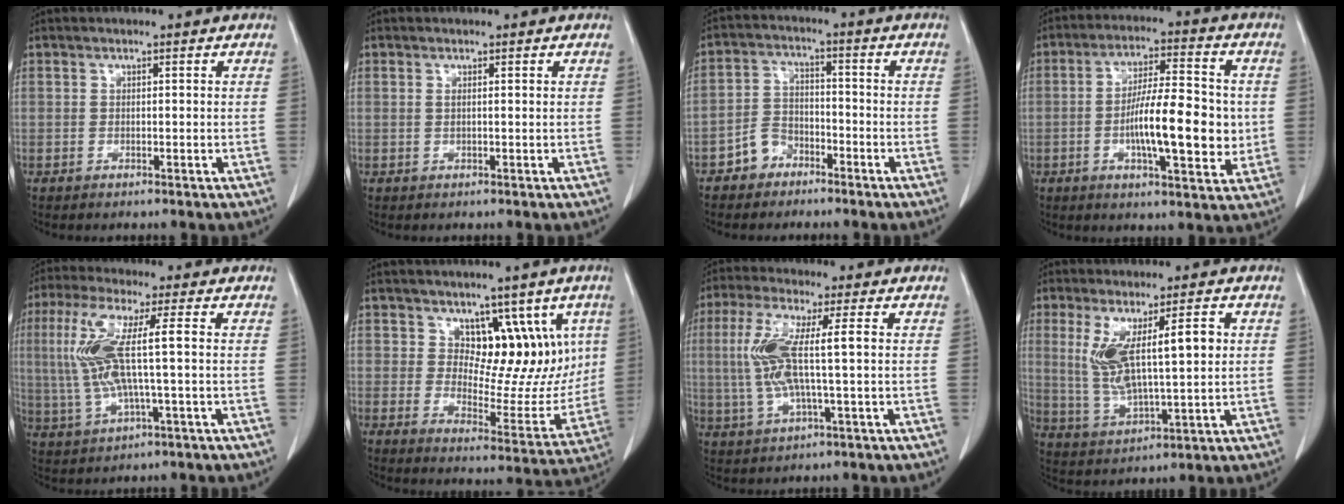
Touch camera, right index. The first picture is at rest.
{"total": 0.7, "force": [0.3, 0.0, 0.6], "torque": [-0.017, 0.004, 0.007]}
{"total": 4.9, "force": [-3.2, 3.5, 1.2], "torque": [-0.021, 0.015, -0.059]}
{"total": 13.4, "force": [-1.4, 3.1, 12.9], "torque": [-0.215, 0.002, -0.027]}
{"total": 11.2, "force": [0.8, 1.3, 11.0], "torque": [-0.248, 0.010, 0.018]}
{"total": 11.6, "force": [5.2, 6.6, 8.0], "torque": [-0.084, 0.005, 0.089]}
{"total": 9.9, "force": [0.7, 1.3, 9.8], "torque": [-0.219, 0.008, 0.015]}
{"total": 11.0, "force": [2.6, 2.3, 10.4], "torque": [-0.198, 0.003, 0.056]}